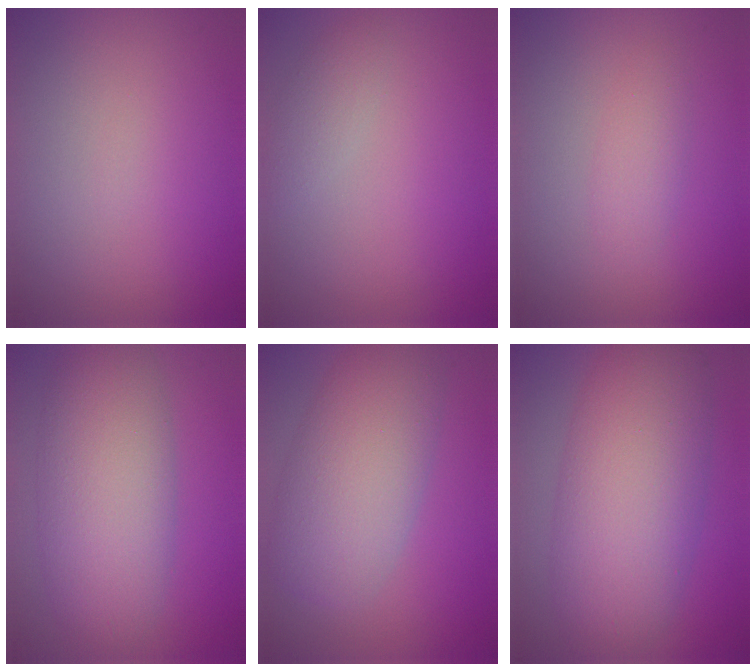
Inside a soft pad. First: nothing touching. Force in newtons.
{"total": 1.4, "press": 1.4, "slide": 0.1}
{"total": 1.6, "press": 1.6, "slide": 0.0}
{"total": 7.8, "press": 7.8, "slide": 0.3}
{"total": 7.3, "press": 7.3, "slide": 0.4}
{"total": 9.7, "press": 9.7, "slide": 0.3}